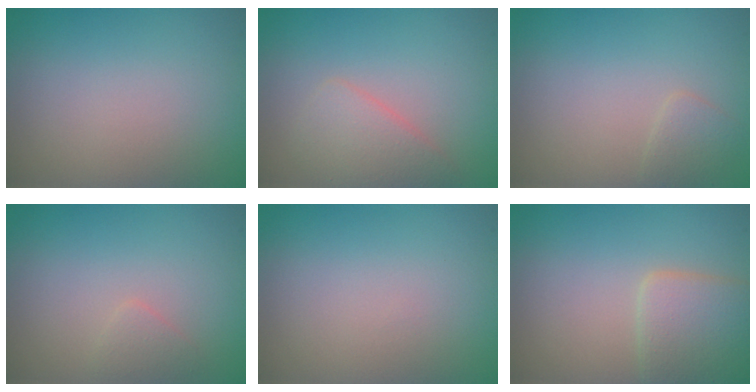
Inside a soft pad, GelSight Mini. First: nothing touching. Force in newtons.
{"total": 2.5, "press": 2.5, "slide": 0.1}
{"total": 1.2, "press": 1.2, "slide": 0.1}
{"total": 0.9, "press": 0.9, "slide": 0.1}
{"total": 0.0}
{"total": 3.1, "press": 3.0, "slide": 0.3}